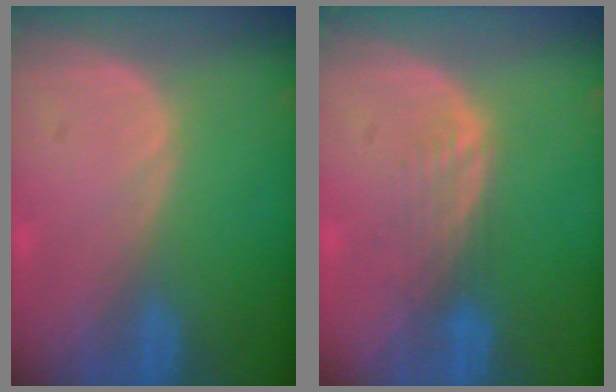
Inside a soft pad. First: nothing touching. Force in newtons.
{"total": 3.3, "press": 2.8, "slide": 1.8}